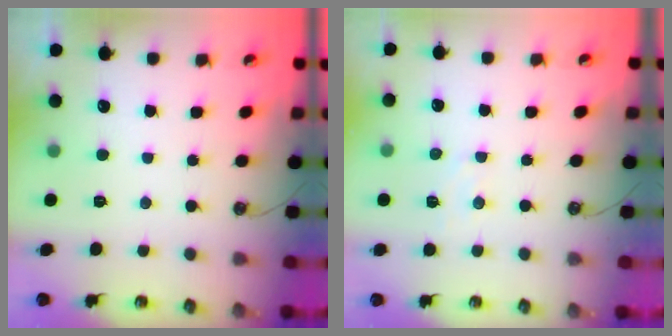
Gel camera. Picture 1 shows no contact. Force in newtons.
{"total": 4.6, "press": 4.6, "slide": 0.5}